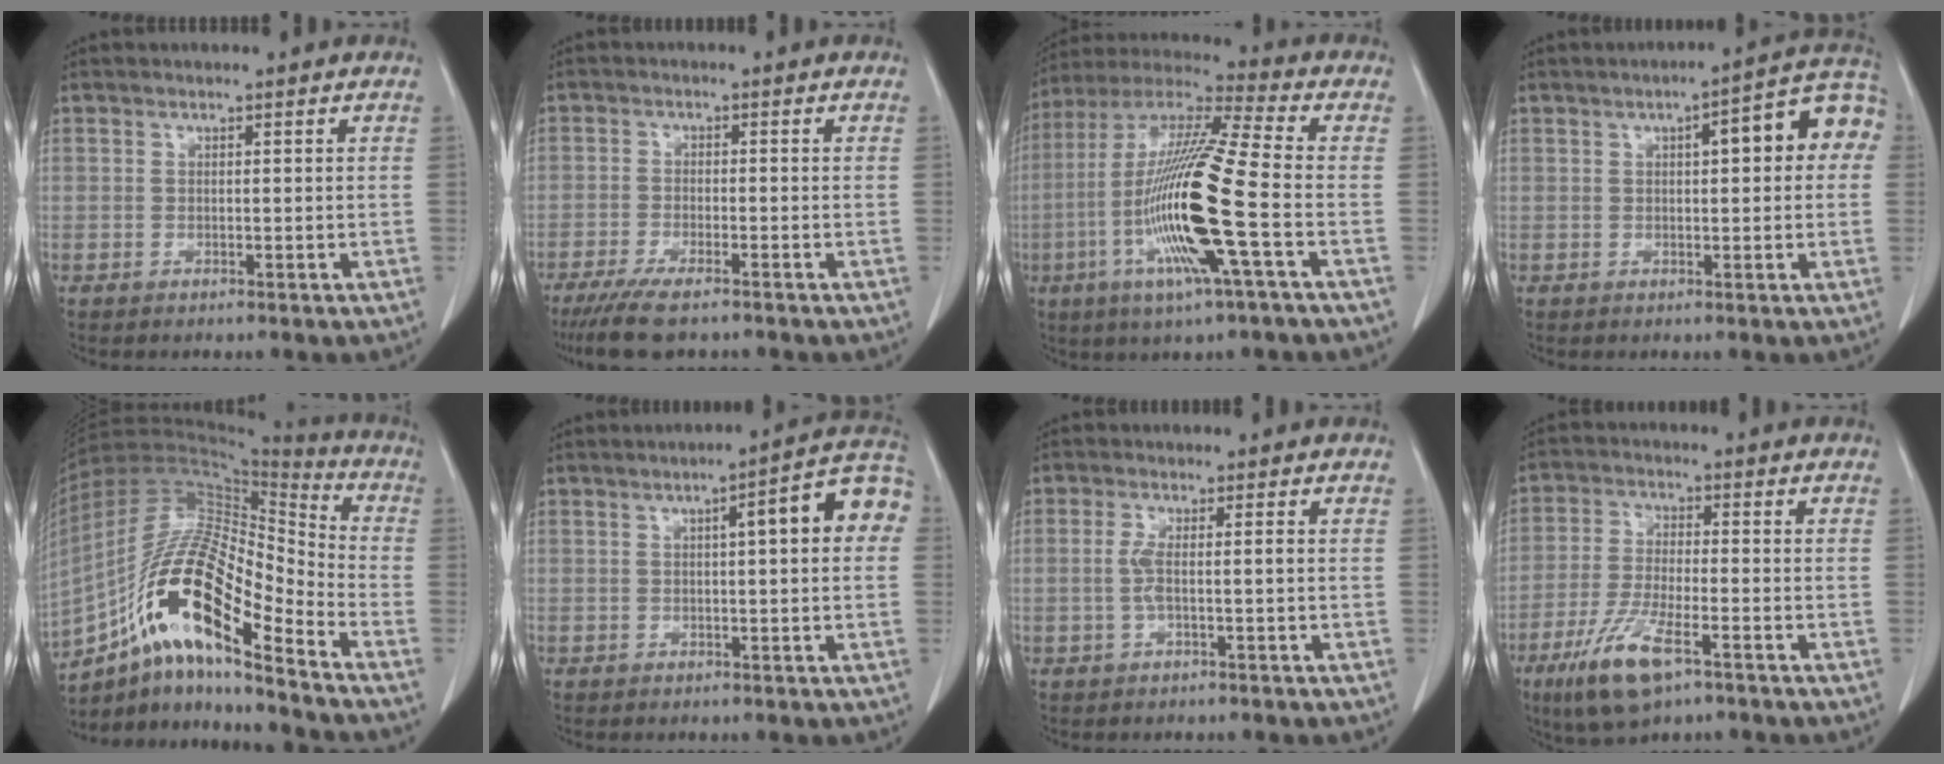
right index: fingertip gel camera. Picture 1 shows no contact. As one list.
[{"total": 6.7, "force": [-5.2, 1.1, 4.1], "torque": [-0.073, -0.017, -0.085]}, {"total": 19.2, "force": [-4.8, 0.3, 18.6], "torque": [-0.381, -0.014, -0.099]}, {"total": 10.2, "force": [2.4, 2.6, 9.5], "torque": [-0.120, 0.036, 0.022]}, {"total": 18.1, "force": [-9.6, 2.7, 15.1], "torque": [-0.294, 0.011, -0.168]}, {"total": 9.6, "force": [1.9, 1.5, 9.2], "torque": [-0.118, 0.031, 0.016]}, {"total": 2.8, "force": [-0.4, 0.2, 2.7], "torque": [-0.062, 0.005, -0.009]}, {"total": 10.0, "force": [-5.6, 2.3, 7.9], "torque": [-0.166, -0.022, -0.100]}]